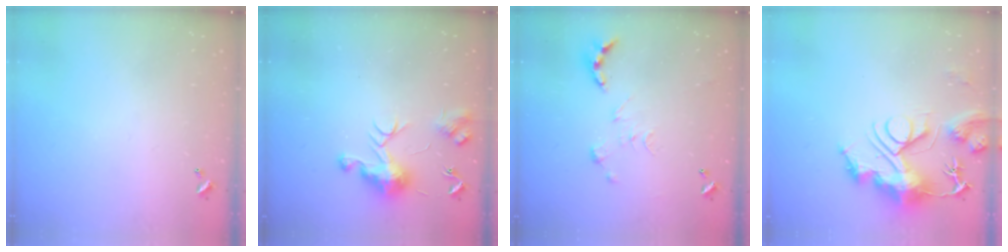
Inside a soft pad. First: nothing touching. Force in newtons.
{"total": 9.0, "press": 9.0, "slide": 0.5}
{"total": 0.0}
{"total": 13.2, "press": 13.1, "slide": 1.3}